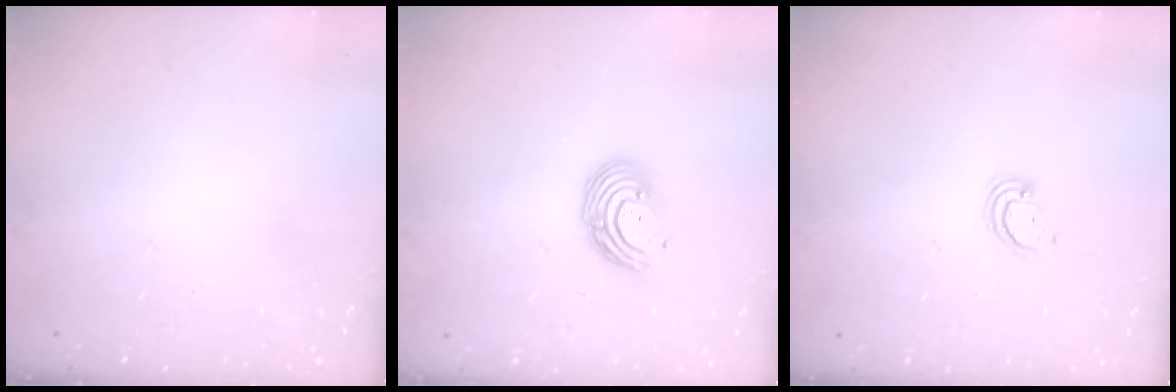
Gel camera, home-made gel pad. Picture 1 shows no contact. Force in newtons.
{"total": 9.0, "press": 8.8, "slide": 1.7}
{"total": 2.9, "press": 2.8, "slide": 0.2}